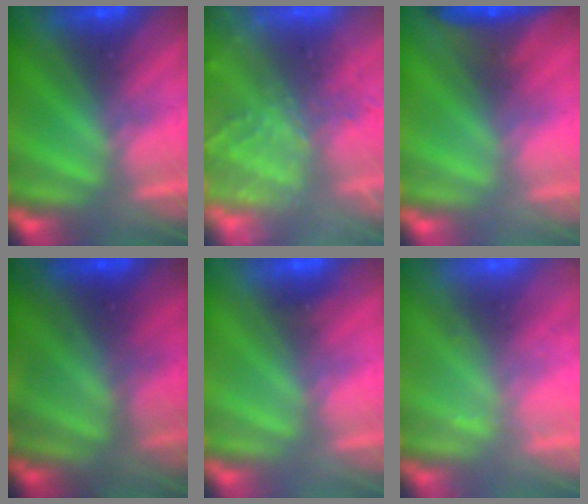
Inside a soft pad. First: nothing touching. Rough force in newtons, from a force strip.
{"total": 6.8}
{"total": 7.5}
{"total": 4.9}
{"total": 2.4}
{"total": 7.0}